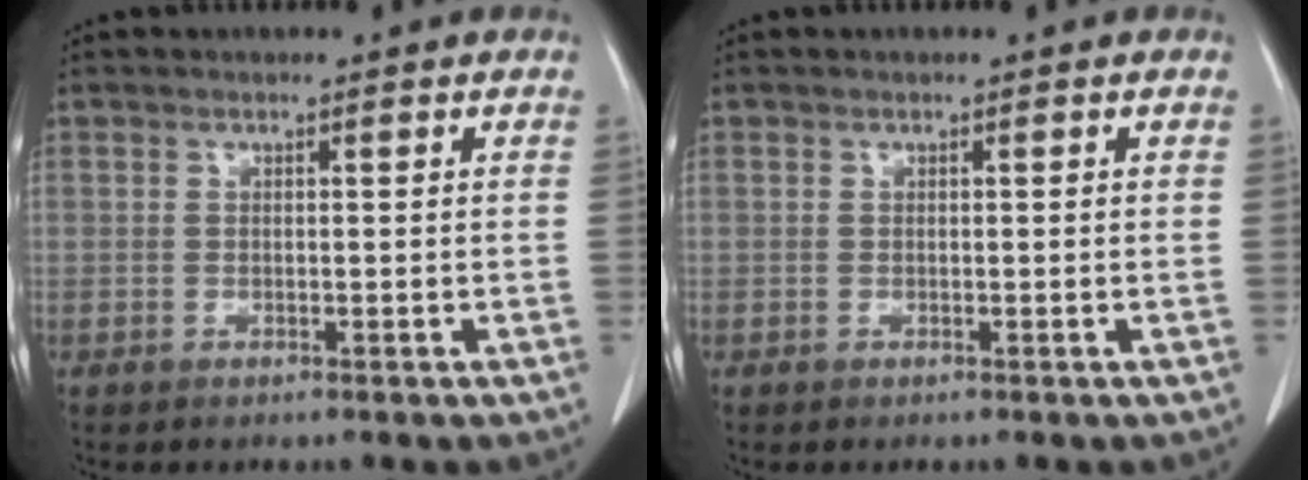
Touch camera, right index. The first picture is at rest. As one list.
[{"total": 0.0}]